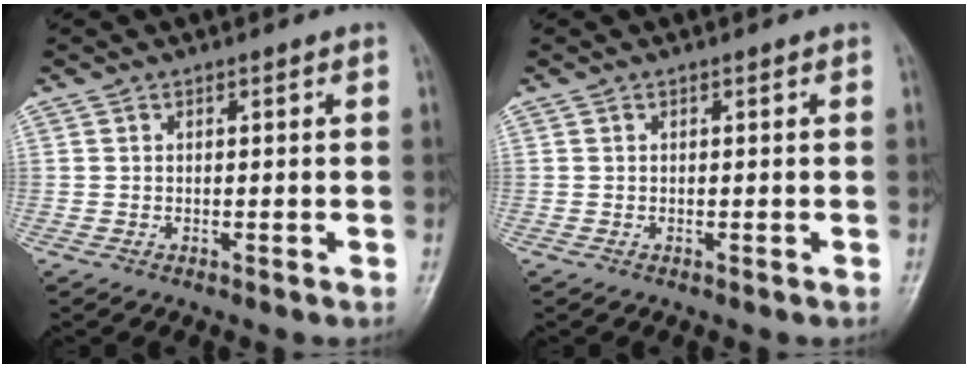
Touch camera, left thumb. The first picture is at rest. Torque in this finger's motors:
{"motor_torque": [-0.61, -0.07, -0.28, 0.09, 0.00]}